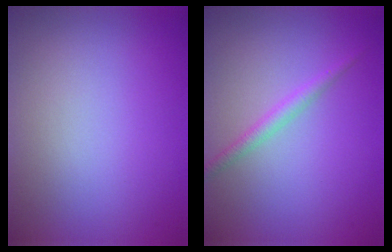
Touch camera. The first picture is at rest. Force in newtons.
{"total": 1.6, "press": 1.6, "slide": 0.1}